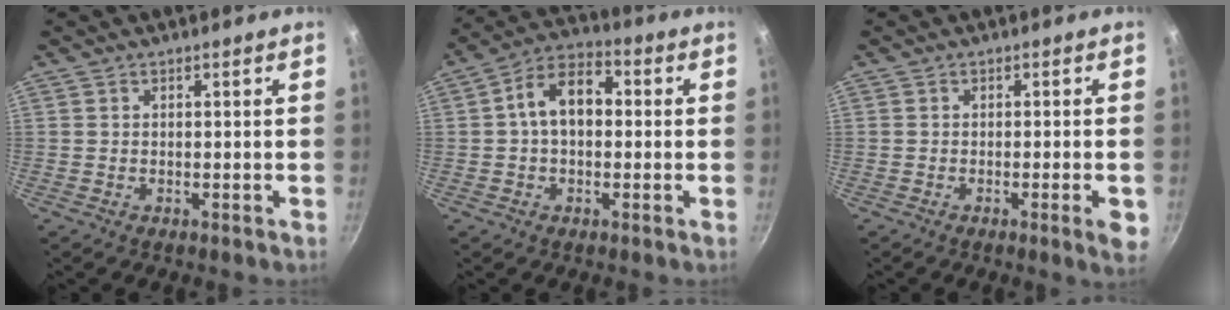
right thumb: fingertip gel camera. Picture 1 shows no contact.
{"total": 10.2, "force": [0.7, 6.7, 7.7], "torque": [-0.098, 0.033, -0.004]}
{"total": 4.1, "force": [-1.4, 0.5, 3.8], "torque": [-0.050, 0.000, -0.022]}